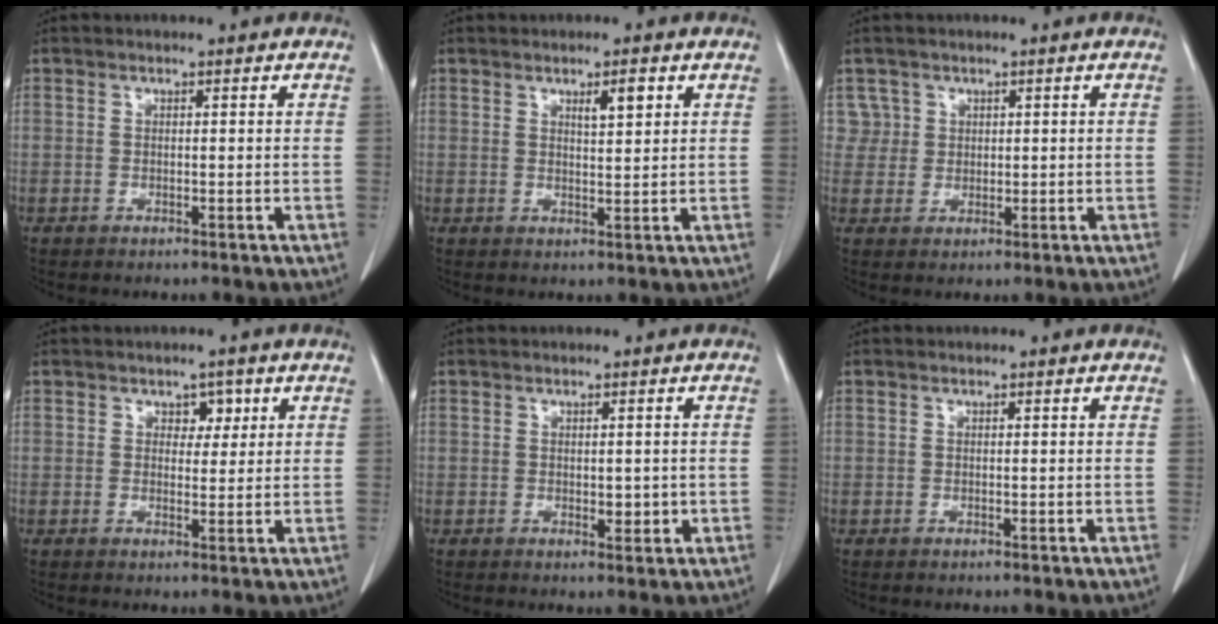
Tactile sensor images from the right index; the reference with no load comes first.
{"total": 2.8, "force": [1.5, 0.6, 2.3], "torque": [-0.039, -0.002, 0.025]}
{"total": 0.9, "force": [0.4, 0.8, 0.1], "torque": [0.009, 0.001, 0.005]}
{"total": 2.6, "force": [1.2, 1.8, 1.4], "torque": [-0.010, 0.002, 0.015]}
{"total": 2.1, "force": [-0.1, 1.2, 1.8], "torque": [-0.020, -0.003, 0.004]}
{"total": 0.0}